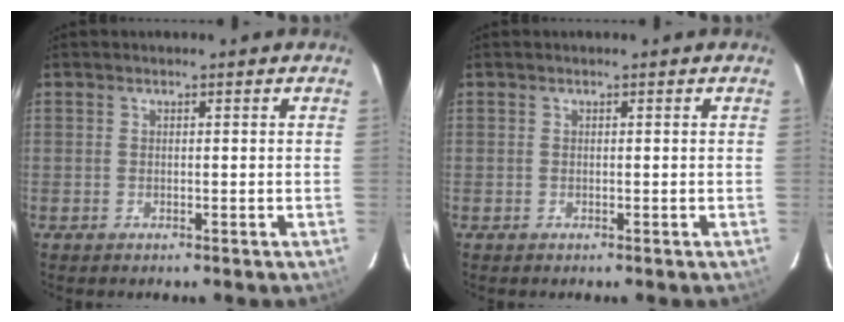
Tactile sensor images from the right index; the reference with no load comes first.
{"total": 0.0}